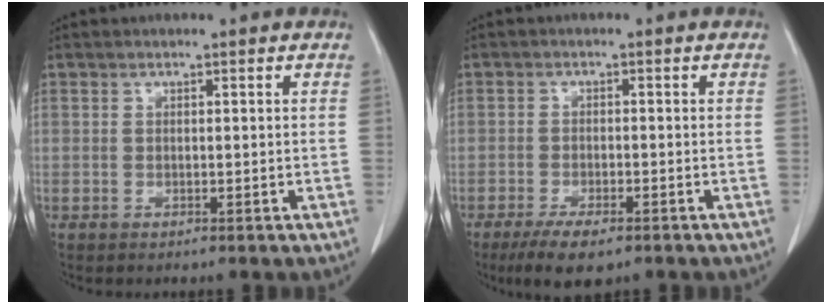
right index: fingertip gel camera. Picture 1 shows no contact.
{"total": 5.8, "force": [-4.0, 1.7, 3.8], "torque": [-0.066, -0.010, -0.065]}